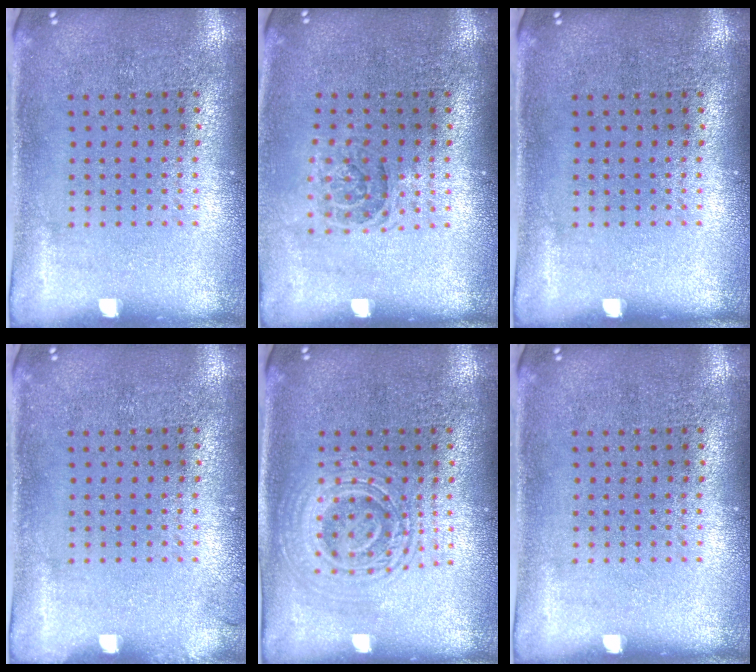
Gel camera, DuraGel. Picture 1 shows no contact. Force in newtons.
{"total": 1.2, "press": 1.0, "slide": 0.6}
{"total": 0.0}
{"total": 0.6, "press": 0.6, "slide": 0.1}
{"total": 2.8, "press": 2.8, "slide": 0.5}
{"total": 0.0}